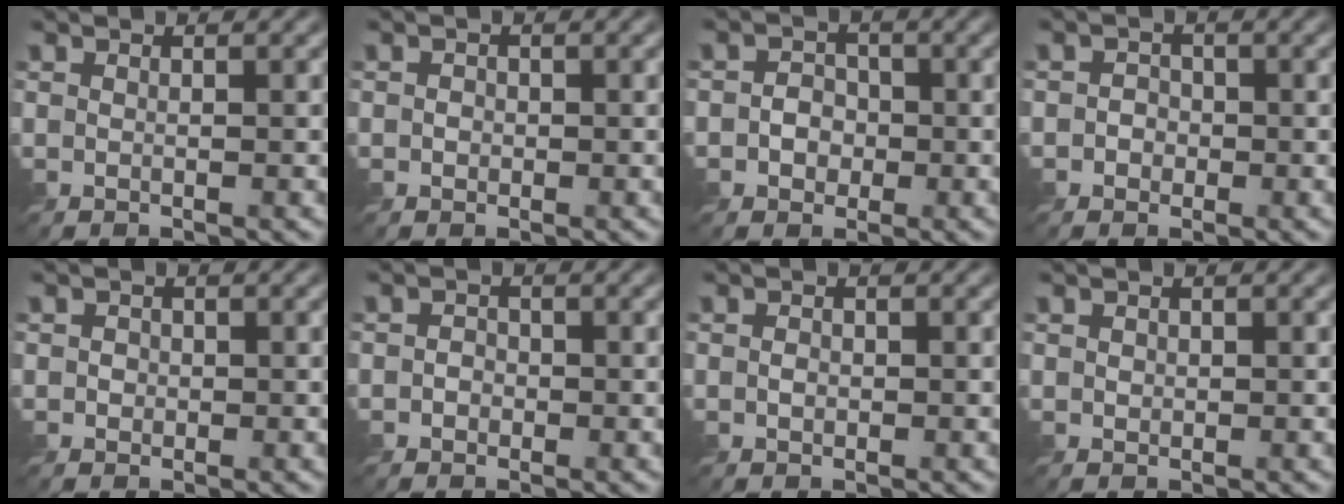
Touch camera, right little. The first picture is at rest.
{"total": 1.0, "force": [-0.2, 1.0, 0.3], "torque": [-0.001, -0.003, -0.004]}
{"total": 2.4, "force": [-0.7, 2.1, 1.0], "torque": [-0.002, -0.001, -0.024]}
{"total": 1.6, "force": [-0.5, 1.5, 0.4], "torque": [0.004, -0.002, -0.015]}
{"total": 1.0, "force": [-0.1, 1.0, 0.2], "torque": [0.000, -0.004, -0.002]}
{"total": 1.3, "force": [-0.5, 1.2, 0.4], "torque": [-0.002, -0.002, -0.014]}
{"total": 0.8, "force": [-0.3, 0.7, 0.3], "torque": [-0.006, -0.002, -0.008]}
{"total": 0.7, "force": [0.1, 0.6, 0.1], "torque": [-0.003, -0.002, 0.003]}